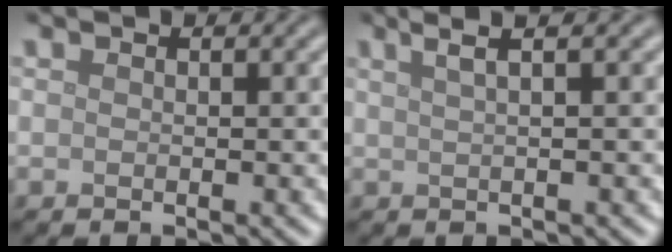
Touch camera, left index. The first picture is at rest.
{"total": 3.9, "force": [2.3, 1.4, 2.9], "torque": [-0.026, 0.020, 0.006]}